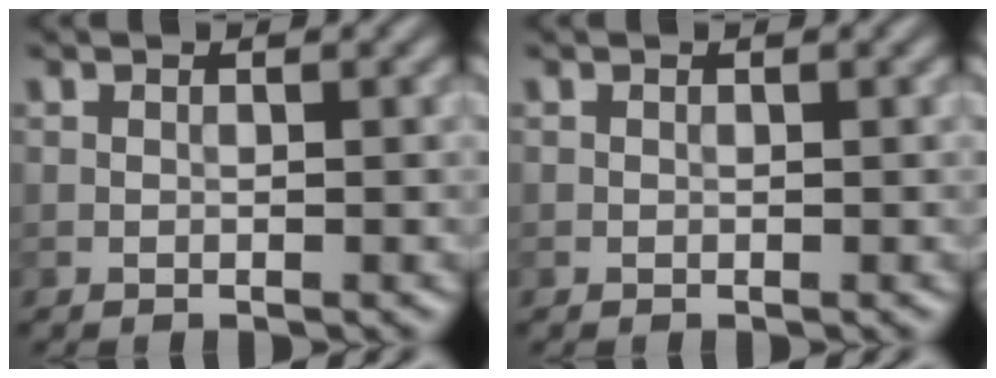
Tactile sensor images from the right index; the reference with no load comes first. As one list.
[{"total": 0.0}]